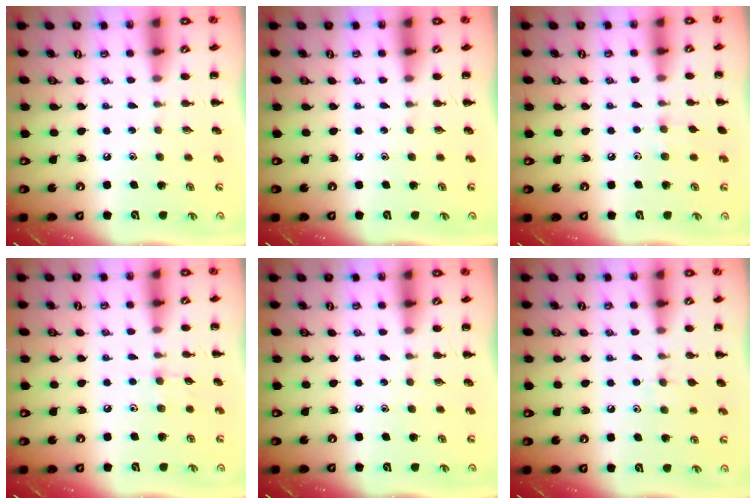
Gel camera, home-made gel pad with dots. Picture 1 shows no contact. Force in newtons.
{"total": 0.0}
{"total": 5.2, "press": 4.9, "slide": 1.7}
{"total": 3.2, "press": 3.1, "slide": 1.0}
{"total": 0.0}
{"total": 5.4, "press": 5.1, "slide": 1.7}